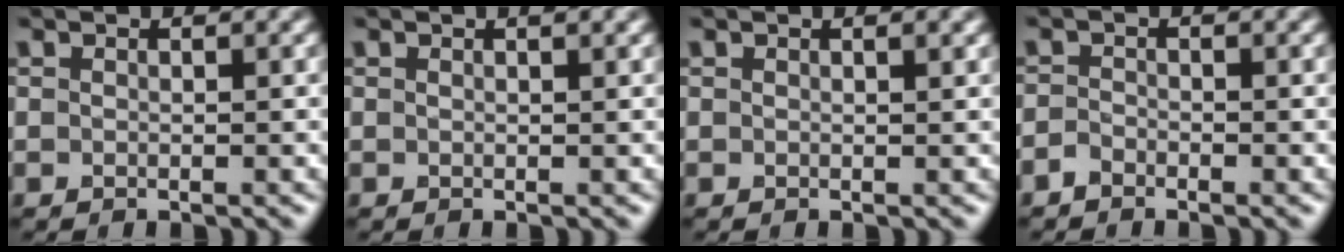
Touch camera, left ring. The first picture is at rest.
{"total": 0.7, "force": [0.4, 0.1, 0.6], "torque": [-0.010, 0.000, 0.007]}
{"total": 0.7, "force": [0.4, 0.2, 0.6], "torque": [-0.008, 0.001, 0.007]}
{"total": 1.2, "force": [-1.0, 0.5, 0.3], "torque": [-0.005, 0.000, -0.022]}